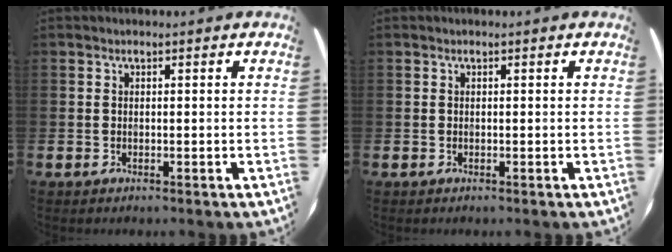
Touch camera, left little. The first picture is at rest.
{"total": 0.0}